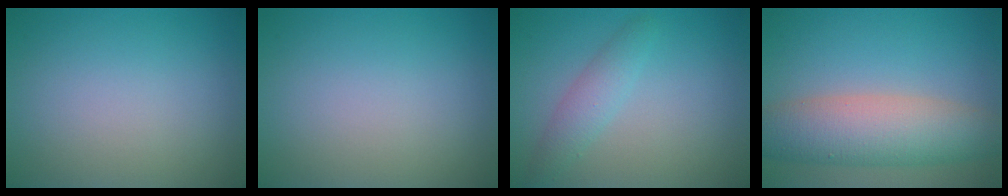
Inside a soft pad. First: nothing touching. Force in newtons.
{"total": 0.0}
{"total": 2.2, "press": 2.2, "slide": 0.1}
{"total": 7.1, "press": 7.1, "slide": 0.3}